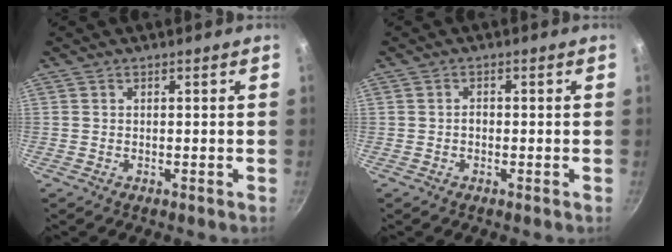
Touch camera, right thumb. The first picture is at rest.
{"total": 1.0, "force": [-0.3, 0.7, 0.6], "torque": [-0.008, 0.007, -0.006]}